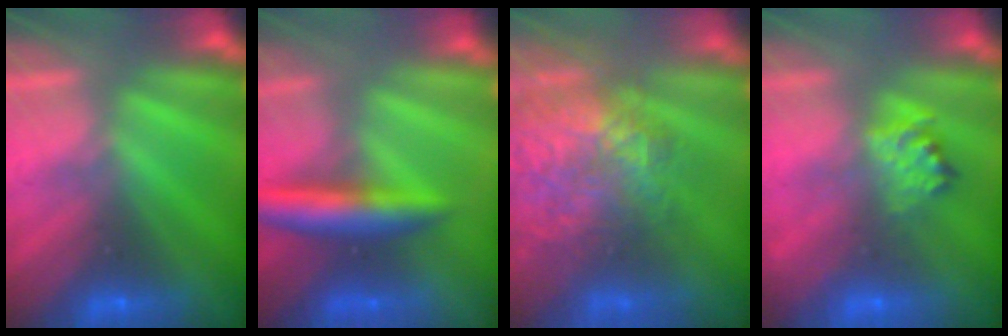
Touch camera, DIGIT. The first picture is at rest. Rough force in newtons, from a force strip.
{"total": 7.5}
{"total": 7.6}
{"total": 2.4}